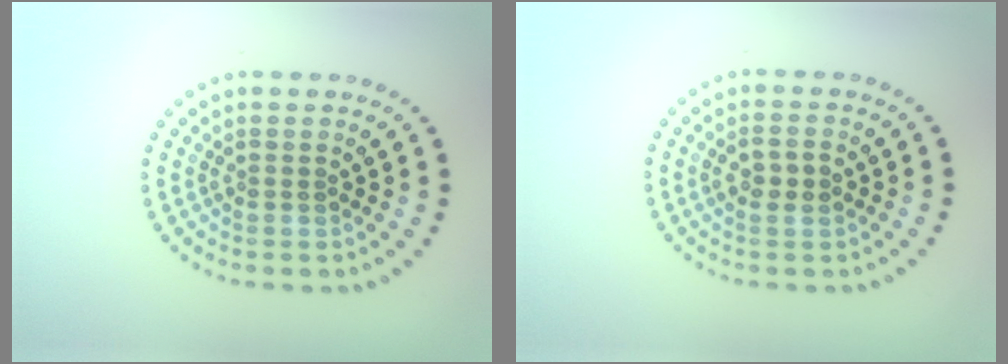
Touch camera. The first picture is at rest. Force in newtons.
{"total": 2.1, "press": 2.1, "slide": 0.2}